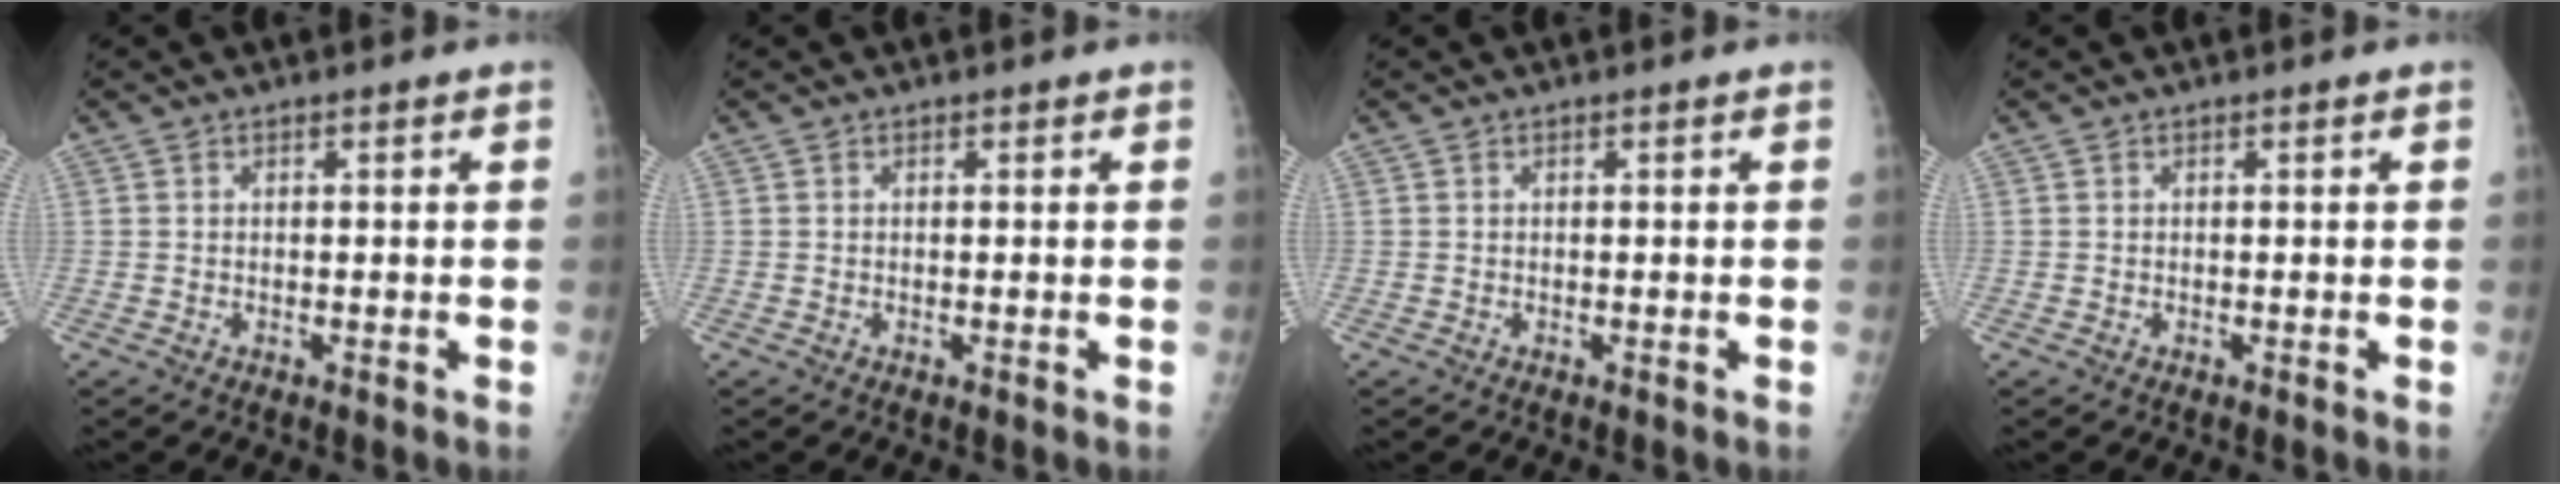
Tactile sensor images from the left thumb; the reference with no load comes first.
{"total": 0.0}
{"total": 0.0}
{"total": 0.0}